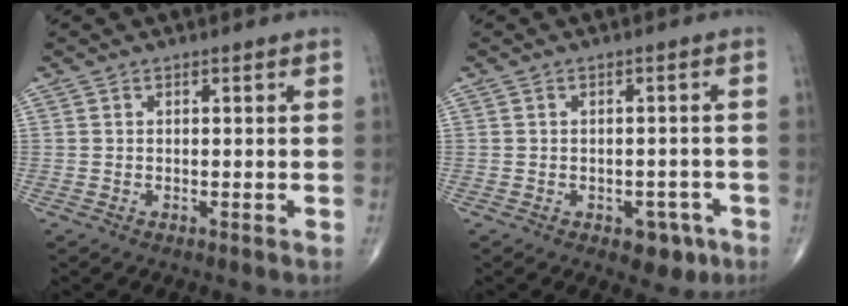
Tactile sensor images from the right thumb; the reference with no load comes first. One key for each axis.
{"total": 4.7, "fx": -2.4, "fy": 3.0, "fz": 2.7, "tx": -0.011, "ty": 0.013, "tz": -0.026}